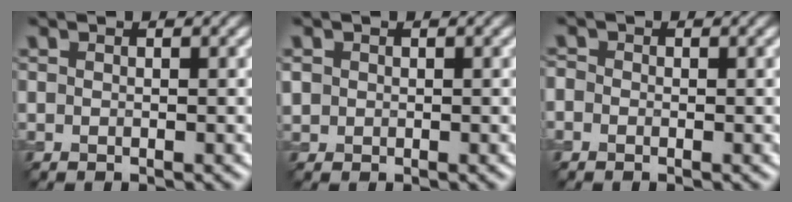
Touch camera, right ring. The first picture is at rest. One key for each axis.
{"total": 1.1, "fx": 0.2, "fy": 1.0, "fz": 0.2, "tx": -0.002, "ty": -0.001, "tz": 0.002}
{"total": 0.8, "fx": -0.4, "fy": 0.7, "fz": 0.2, "tx": -0.001, "ty": -0.003, "tz": -0.011}